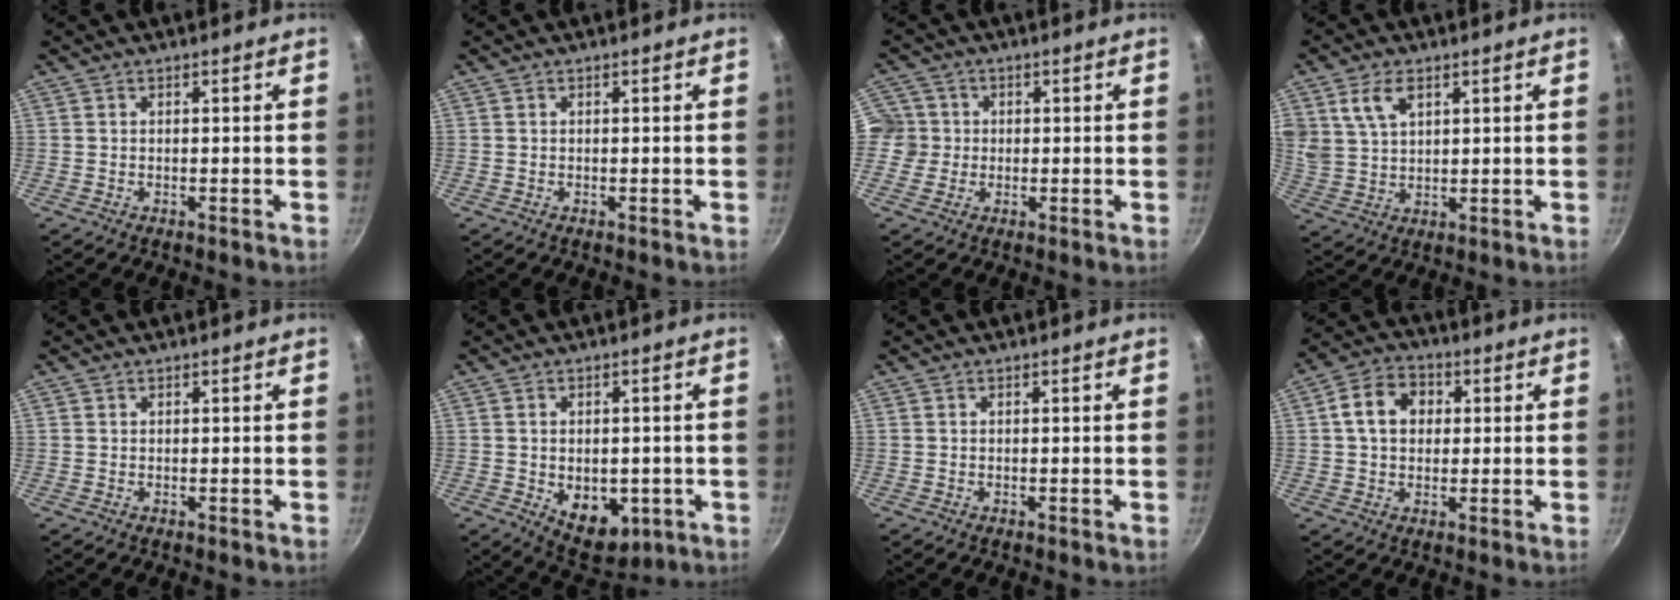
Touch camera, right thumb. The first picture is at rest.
{"total": 0.0}
{"total": 5.1, "force": [0.1, 5.0, 0.8], "torque": [0.021, 0.004, -0.009]}
{"total": 7.1, "force": [3.4, 4.3, 4.4], "torque": [-0.073, -0.012, 0.074]}
{"total": 0.0}
{"total": 9.7, "force": [-2.2, 6.4, 6.9], "torque": [-0.063, -0.009, -0.014]}
{"total": 0.0}
{"total": 8.8, "force": [1.6, 6.8, 5.3], "torque": [-0.068, 0.015, 0.015]}